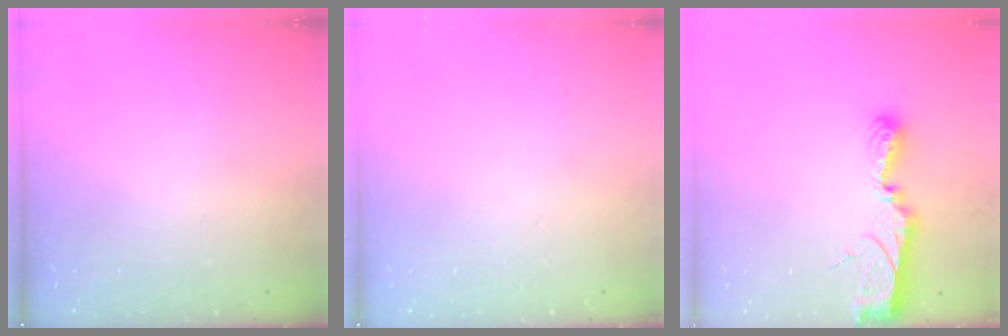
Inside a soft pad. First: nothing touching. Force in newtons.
{"total": 0.0}
{"total": 9.8, "press": 9.7, "slide": 0.9}